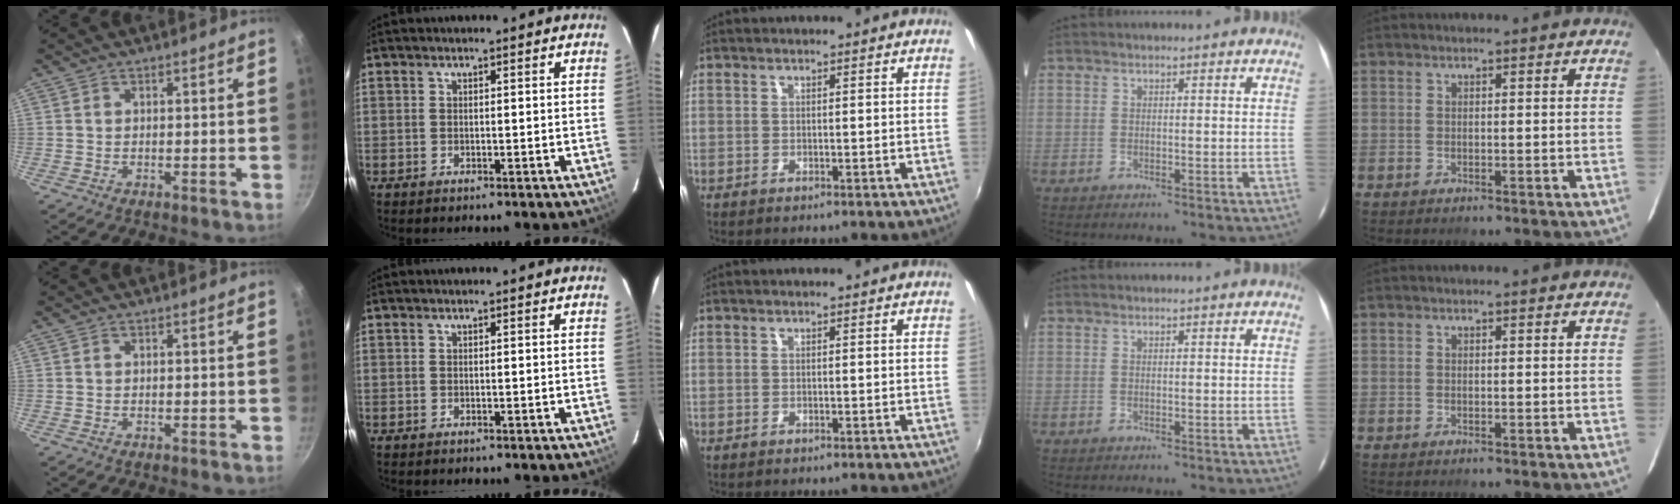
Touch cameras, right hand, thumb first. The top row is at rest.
{}